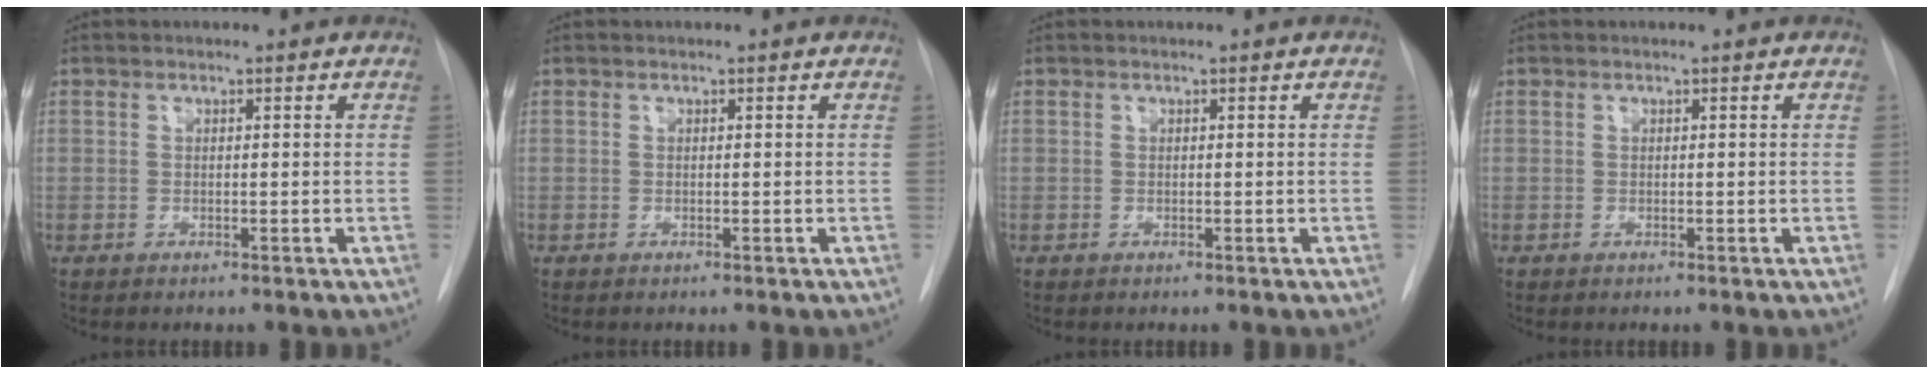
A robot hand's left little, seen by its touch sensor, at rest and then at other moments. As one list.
[{"total": 0.0}, {"total": 0.0}, {"total": 0.0}]